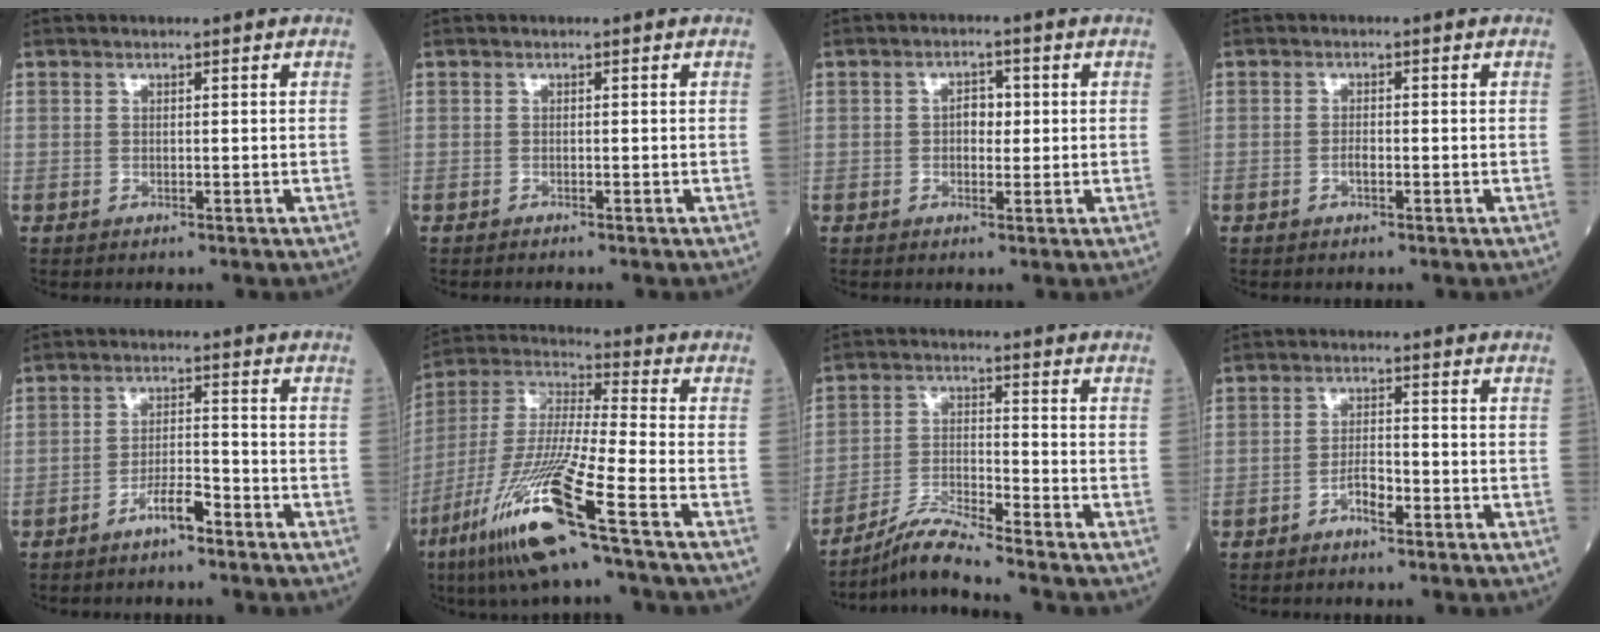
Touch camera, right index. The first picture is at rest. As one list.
[{"total": 0.6, "force": [-0.6, -0.1, 0.2], "torque": [-0.005, -0.002, -0.011]}, {"total": 2.7, "force": [0.0, 1.8, 2.1], "torque": [-0.030, 0.010, -0.001]}, {"total": 1.1, "force": [-0.5, 0.4, 0.9], "torque": [-0.021, 0.000, -0.010]}, {"total": 4.1, "force": [-3.1, 0.6, 2.7], "torque": [-0.050, 0.005, -0.057]}, {"total": 17.0, "force": [-9.3, -0.5, 14.3], "torque": [-0.307, -0.041, -0.182]}, {"total": 6.8, "force": [-6.2, -1.4, 2.4], "torque": [-0.056, -0.020, -0.118]}, {"total": 3.0, "force": [-1.9, 0.8, 2.2], "torque": [-0.038, 0.005, -0.036]}]